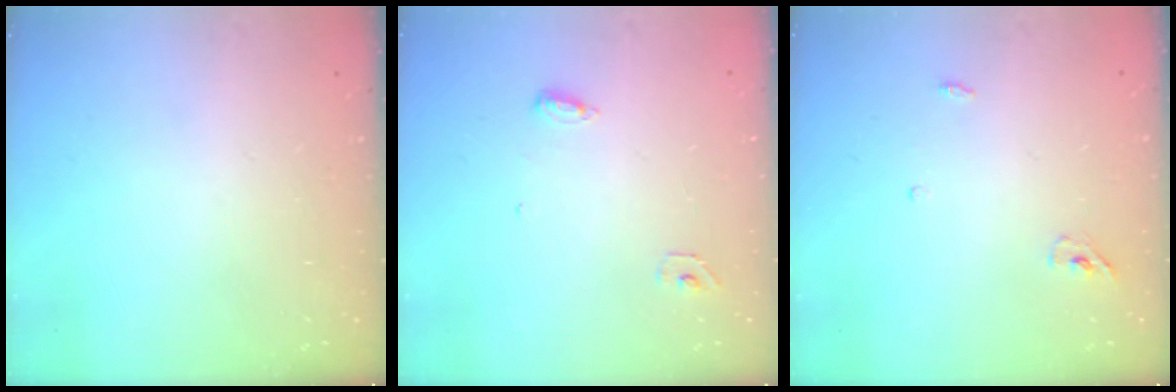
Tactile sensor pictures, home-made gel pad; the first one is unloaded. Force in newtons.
{"total": 5.1, "press": 4.9, "slide": 1.4}
{"total": 3.6, "press": 3.4, "slide": 1.1}